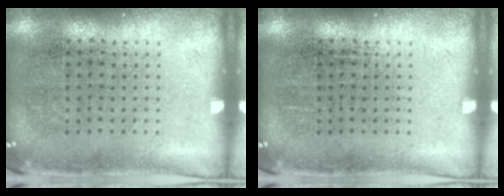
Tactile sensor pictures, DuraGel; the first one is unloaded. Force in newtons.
{"total": 0.0}